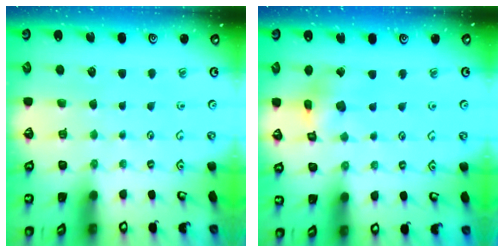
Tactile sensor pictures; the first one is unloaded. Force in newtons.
{"total": 8.7, "press": 8.7, "slide": 0.9}